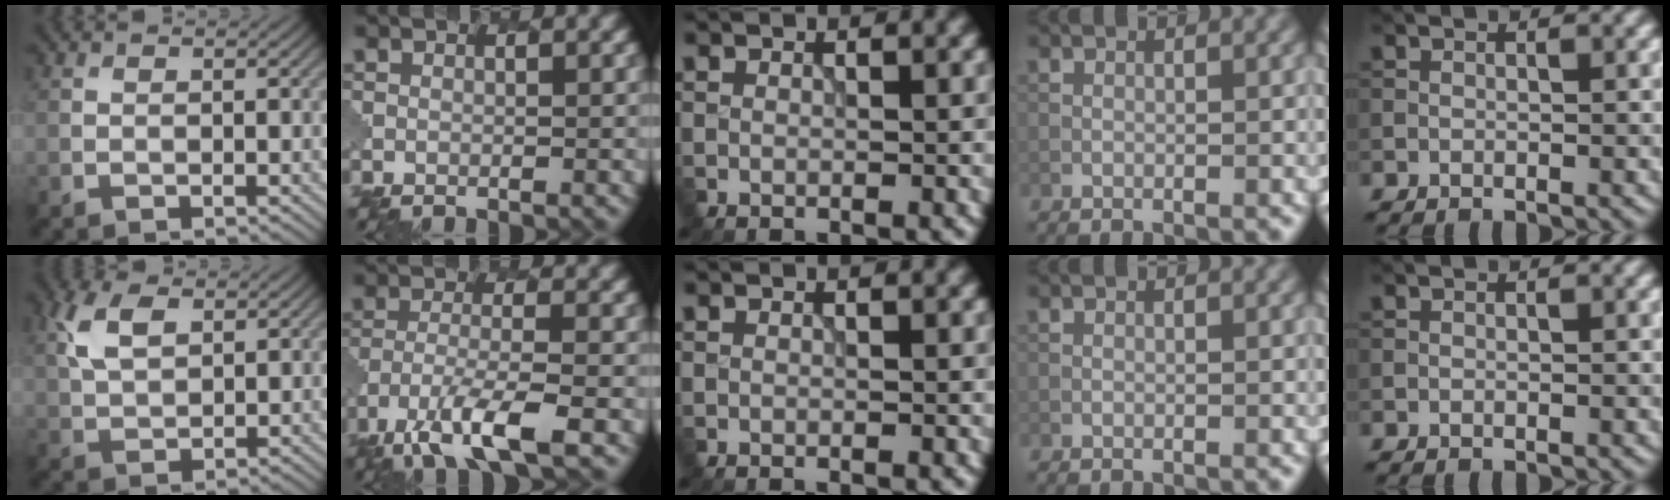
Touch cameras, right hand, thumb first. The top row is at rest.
{"thumb": {"total": 5.9, "force": [2.5, 3.1, 4.3], "torque": [-0.108, 0.007, 0.050]}, "index": {"total": 6.5, "force": [-4.0, 1.4, 4.9], "torque": [-0.092, -0.009, -0.077]}, "middle": {"total": 0.6, "force": [-0.6, 0.0, 0.2], "torque": [0.004, -0.002, -0.010]}}